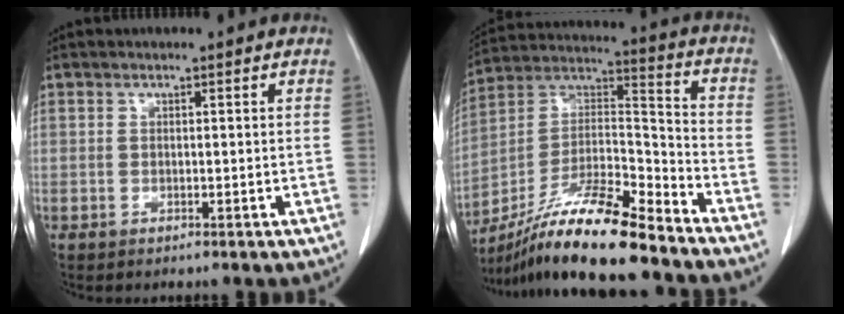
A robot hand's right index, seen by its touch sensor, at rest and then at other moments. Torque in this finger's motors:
{"motor_torque": [1.10, -1.04, 0.84, 0.21]}